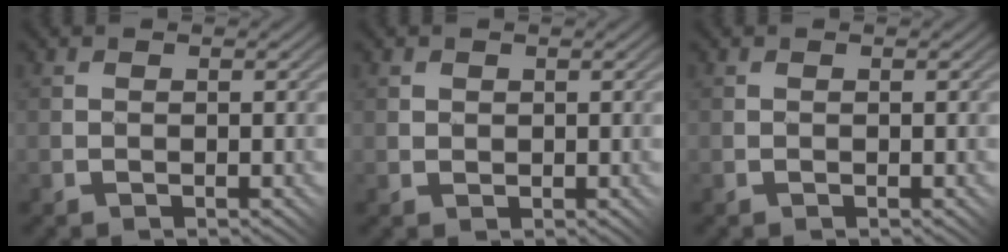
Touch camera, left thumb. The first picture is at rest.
{"total": 1.3, "force": [0.8, 1.0, 0.0], "torque": [-0.003, 0.000, 0.013]}
{"total": 0.0}